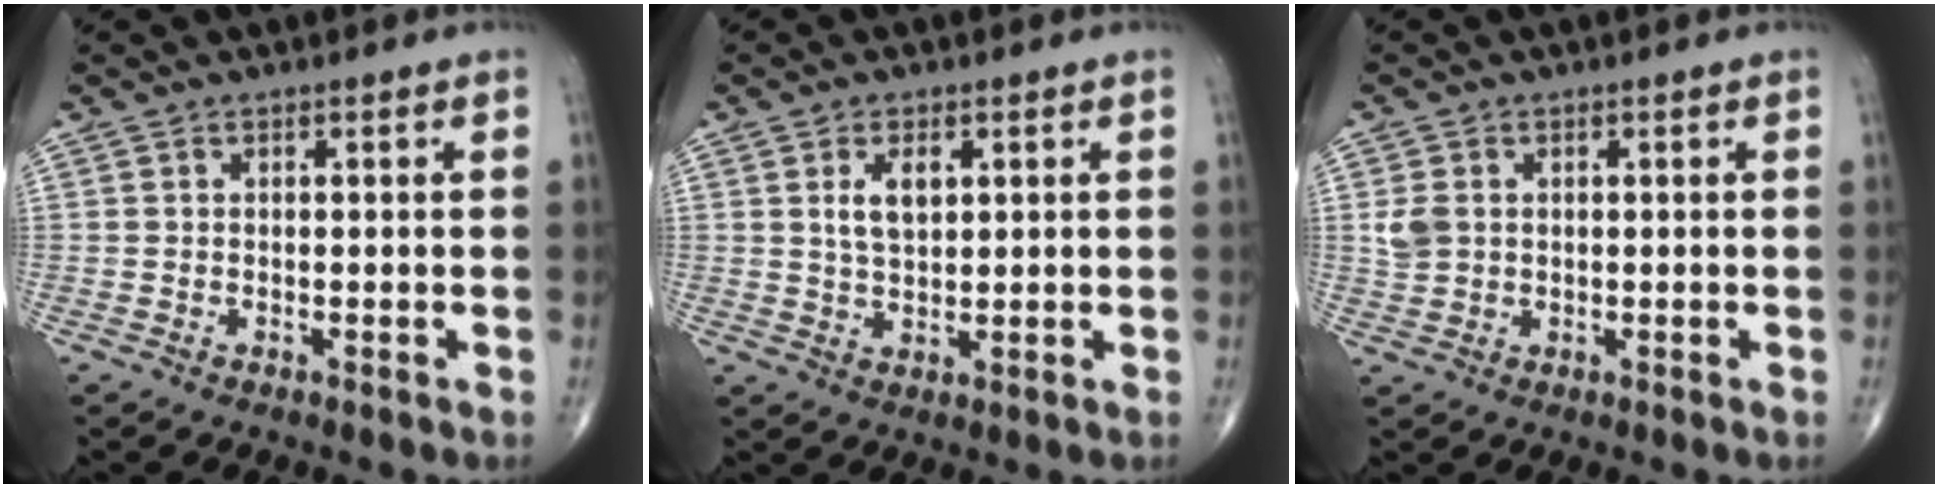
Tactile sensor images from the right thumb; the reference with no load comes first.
{"total": 4.8, "force": [1.6, 2.6, 3.7], "torque": [-0.060, -0.009, 0.031]}
{"total": 3.3, "force": [0.5, 2.6, 1.9], "torque": [-0.038, 0.001, 0.014]}